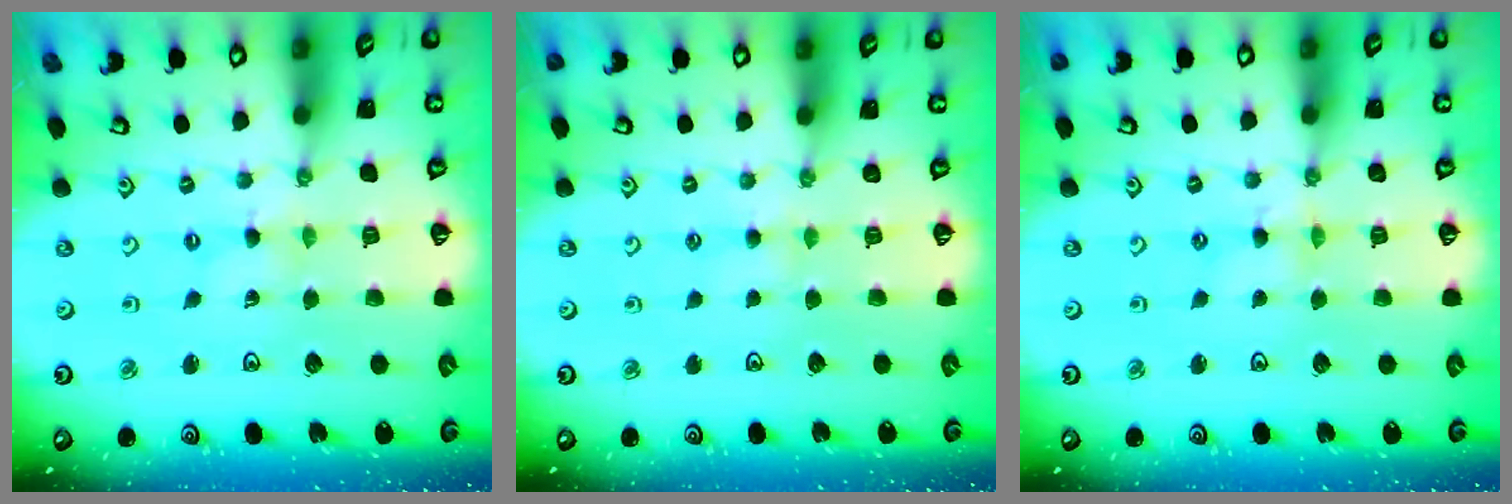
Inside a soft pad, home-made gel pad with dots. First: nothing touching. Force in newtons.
{"total": 2.8, "press": 2.8, "slide": 0.3}
{"total": 1.7, "press": 1.7, "slide": 0.2}